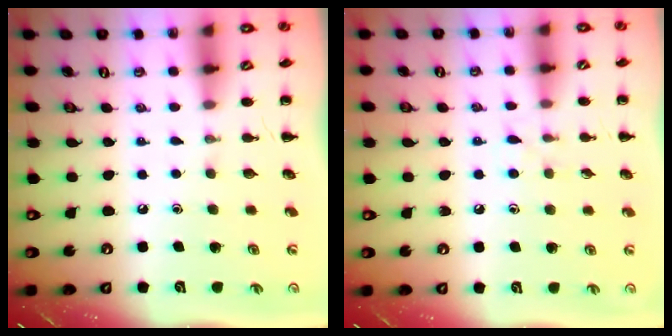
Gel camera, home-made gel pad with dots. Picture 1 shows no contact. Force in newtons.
{"total": 5.7, "press": 5.3, "slide": 2.0}